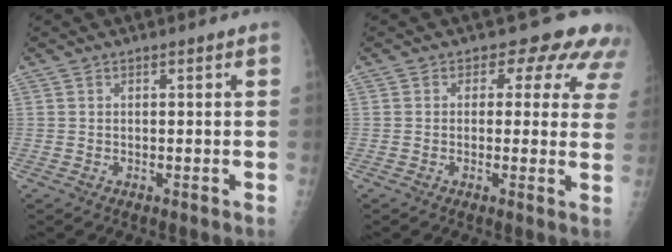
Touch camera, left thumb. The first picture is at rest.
{"total": 8.9, "force": [5.9, 5.7, 3.7], "torque": [0.009, -0.014, 0.040]}